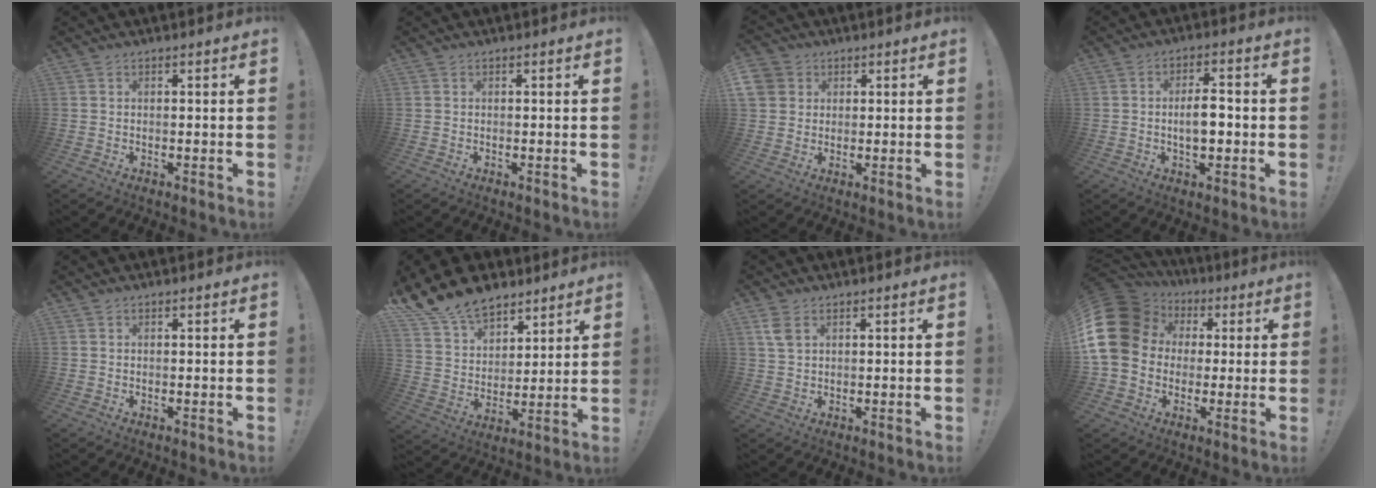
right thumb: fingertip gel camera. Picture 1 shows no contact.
{"total": 0.0}
{"total": 5.4, "force": [2.2, 4.8, 1.2], "torque": [-0.027, -0.007, 0.042]}
{"total": 6.5, "force": [-0.8, 3.0, 5.7], "torque": [-0.083, 0.003, -0.021]}
{"total": 0.0}
{"total": 16.5, "force": [13.0, 8.9, 5.1], "torque": [-0.111, -0.091, 0.247]}
{"total": 4.1, "force": [2.0, 2.3, 2.8], "torque": [-0.050, -0.005, 0.038]}
{"total": 18.6, "force": [3.1, 15.0, 10.5], "torque": [-0.197, -0.005, 0.071]}